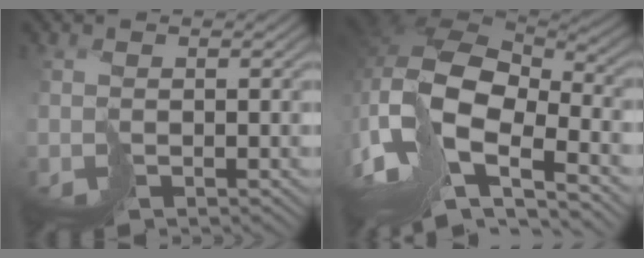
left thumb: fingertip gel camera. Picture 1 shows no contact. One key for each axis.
{"total": 16.5, "fx": -7.2, "fy": 8.6, "fz": 12.1, "tx": -0.299, "ty": -0.026, "tz": -0.124}